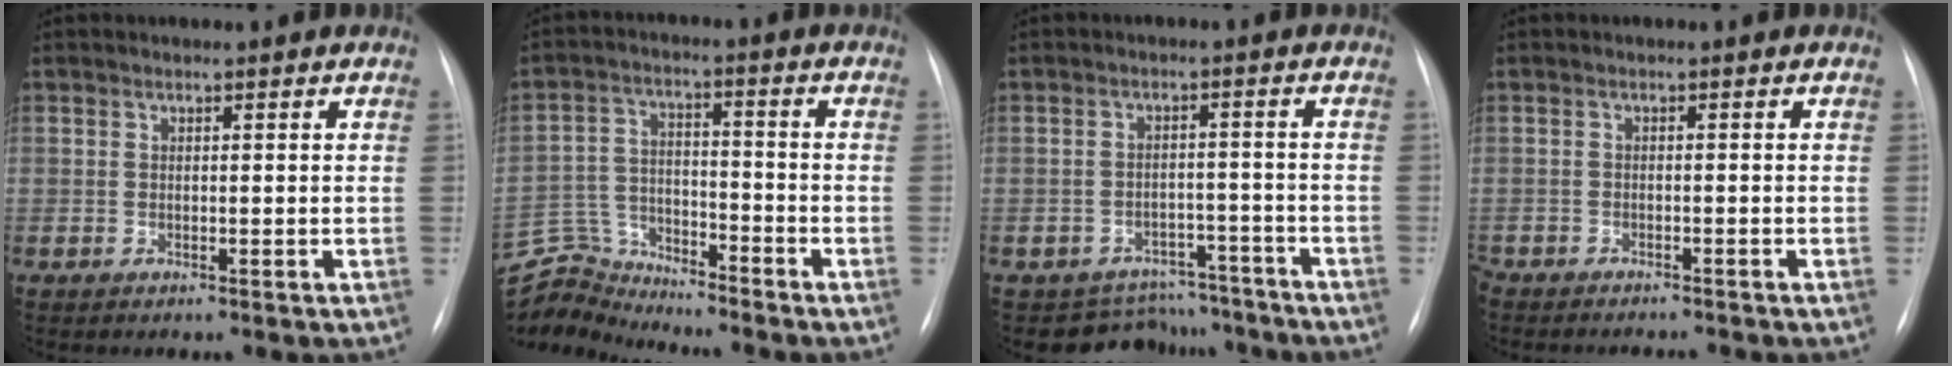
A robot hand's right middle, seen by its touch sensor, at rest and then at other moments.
{"total": 8.6, "force": [-8.5, 0.4, -1.1], "torque": [0.015, 0.018, -0.162]}
{"total": 7.8, "force": [-6.9, 3.5, -1.1], "torque": [0.031, 0.036, -0.089]}
{"total": 5.2, "force": [-5.0, 0.8, 1.1], "torque": [-0.009, -0.008, -0.073]}